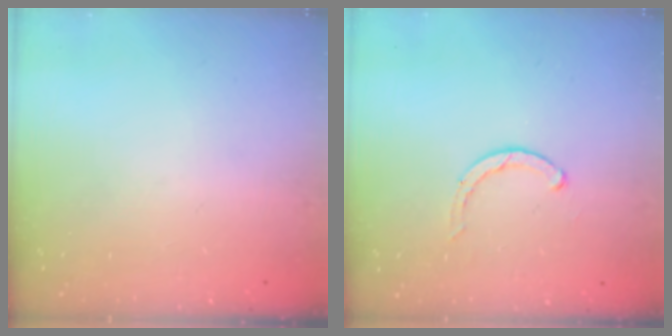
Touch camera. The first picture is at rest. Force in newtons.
{"total": 1.9, "press": 1.8, "slide": 0.3}